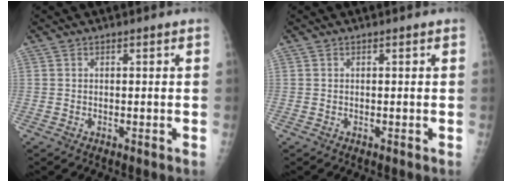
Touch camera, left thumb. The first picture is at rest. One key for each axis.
{"total": 0.0}